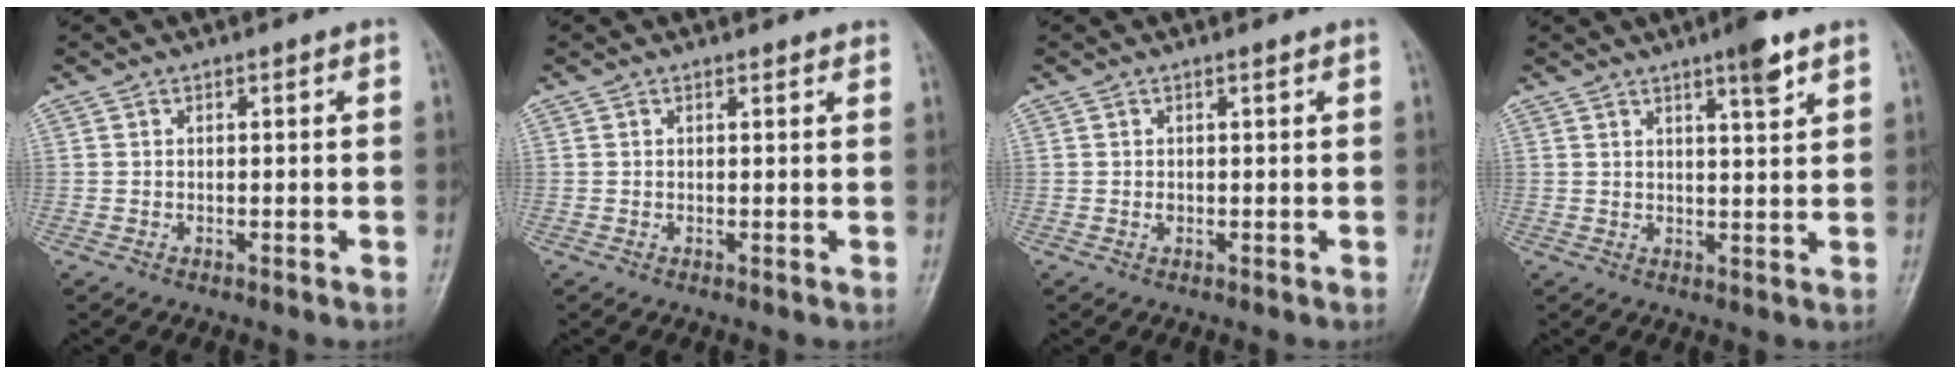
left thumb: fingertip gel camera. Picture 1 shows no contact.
{"total": 1.2, "force": [1.1, 0.3, 0.3], "torque": [-0.002, -0.004, 0.011]}
{"total": 0.7, "force": [0.3, 0.3, 0.5], "torque": [-0.006, 0.000, 0.005]}
{"total": 5.0, "force": [3.3, 0.7, 3.8], "torque": [-0.051, -0.020, 0.047]}